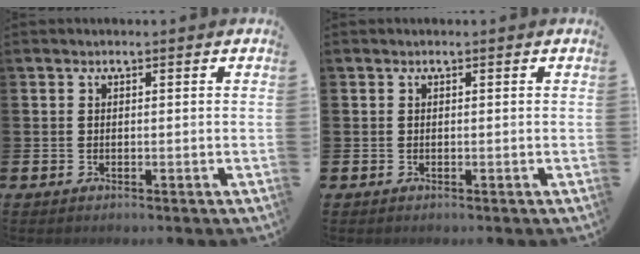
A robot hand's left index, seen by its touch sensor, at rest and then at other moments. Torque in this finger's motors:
{"motor_torque": [0.00, 0.00, 0.00, -0.01]}